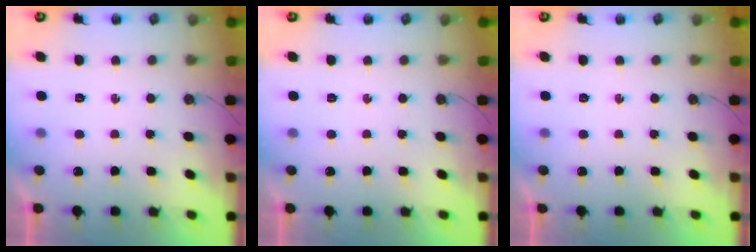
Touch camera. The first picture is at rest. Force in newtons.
{"total": 0.0}
{"total": 0.0}